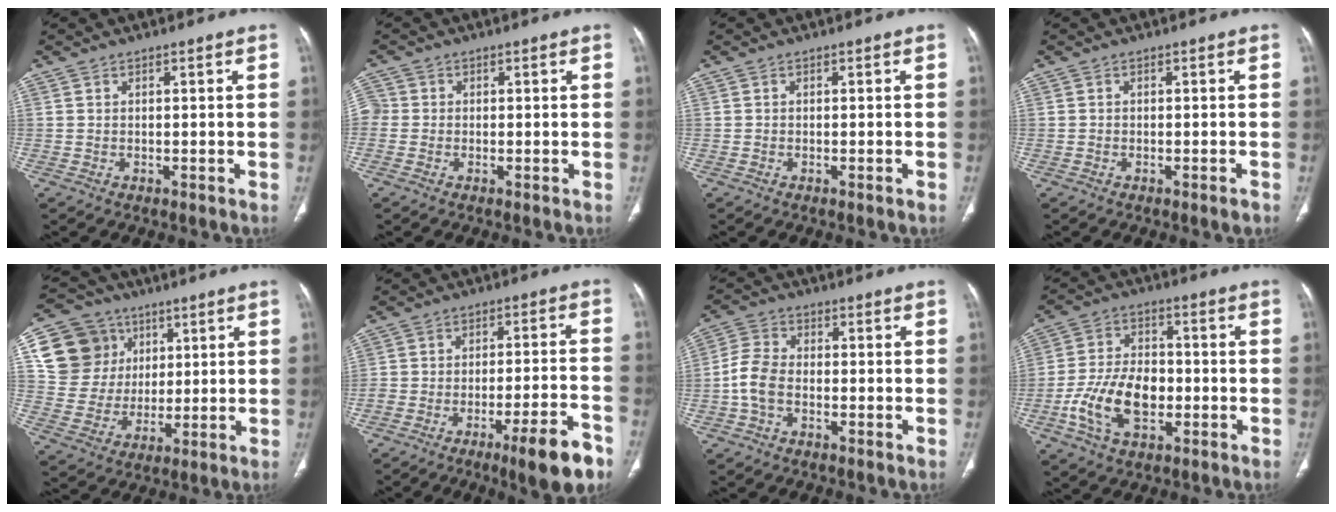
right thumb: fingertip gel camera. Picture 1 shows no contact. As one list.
[{"total": 2.9, "force": [-0.5, 2.7, 1.1], "torque": [-0.017, 0.006, -0.018]}, {"total": 0.6, "force": [-0.4, -0.1, 0.5], "torque": [-0.009, -0.001, -0.005]}, {"total": 1.1, "force": [-0.7, 0.1, 0.8], "torque": [-0.014, -0.002, -0.012]}, {"total": 15.2, "force": [5.2, 13.5, 4.6], "torque": [-0.057, 0.009, 0.103]}, {"total": 12.5, "force": [-7.8, 2.5, 9.4], "torque": [-0.130, 0.050, -0.114]}, {"total": 5.8, "force": [-1.8, 3.8, 4.1], "torque": [-0.084, 0.020, -0.045]}, {"total": 12.7, "force": [-3.6, 7.7, 9.5], "torque": [-0.172, 0.021, -0.066]}]